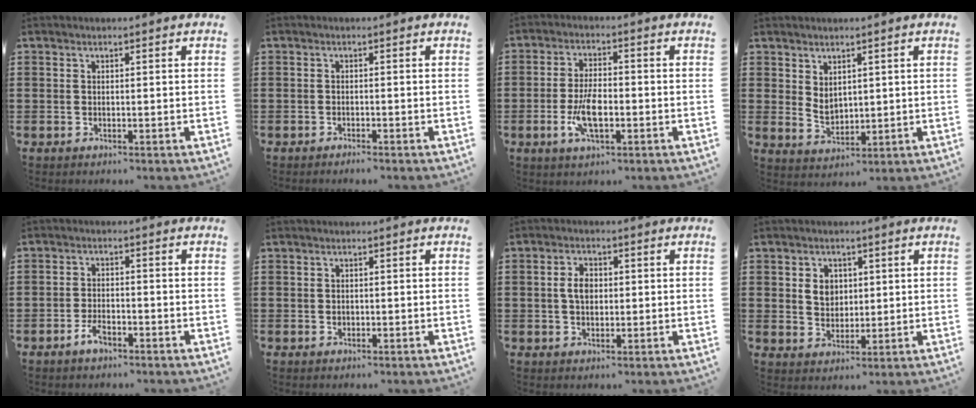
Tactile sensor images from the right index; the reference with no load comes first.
{"total": 0.8, "force": [-0.8, 0.0, 0.1], "torque": [-0.005, -0.002, -0.015]}
{"total": 6.6, "force": [-1.7, 2.7, 5.8], "torque": [-0.132, -0.005, -0.037]}
{"total": 3.2, "force": [1.7, 2.2, 1.6], "torque": [-0.030, 0.002, 0.031]}
{"total": 2.9, "force": [-1.9, 1.3, 1.9], "torque": [-0.040, 0.001, -0.038]}
{"total": 0.6, "force": [0.1, 0.6, 0.2], "torque": [-0.007, 0.002, 0.002]}
{"total": 3.4, "force": [0.2, 2.2, 2.6], "torque": [-0.055, 0.010, 0.002]}
{"total": 3.7, "force": [0.9, 3.1, 1.9], "torque": [-0.047, 0.012, 0.014]}